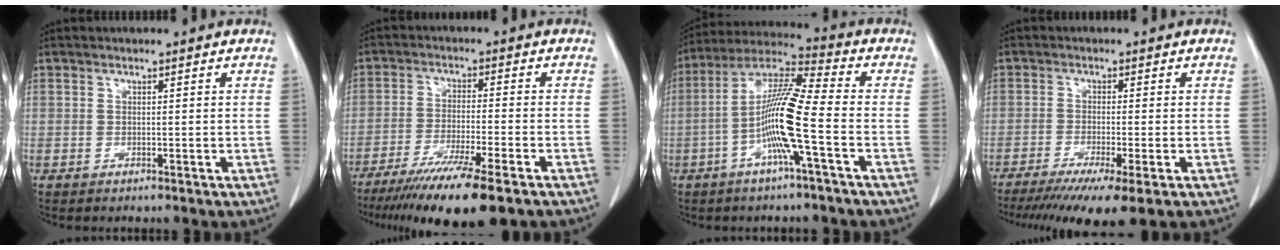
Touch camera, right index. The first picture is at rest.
{"total": 13.9, "force": [-10.1, 0.4, 9.4], "torque": [-0.155, -0.041, -0.162]}
{"total": 12.1, "force": [-3.2, -0.2, 11.7], "torque": [-0.227, 0.010, -0.069]}
{"total": 10.7, "force": [-7.5, 0.4, 7.6], "torque": [-0.113, -0.025, -0.119]}